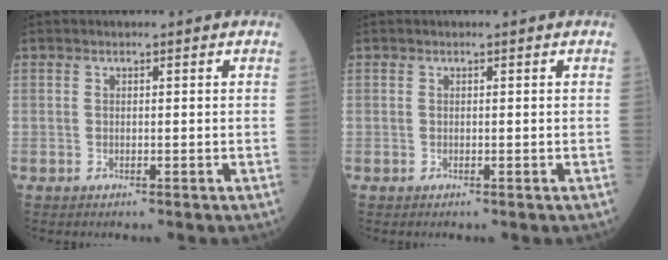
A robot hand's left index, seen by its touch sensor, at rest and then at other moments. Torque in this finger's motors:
{"motor_torque": [0.00, 0.00, 0.00, 0.00]}